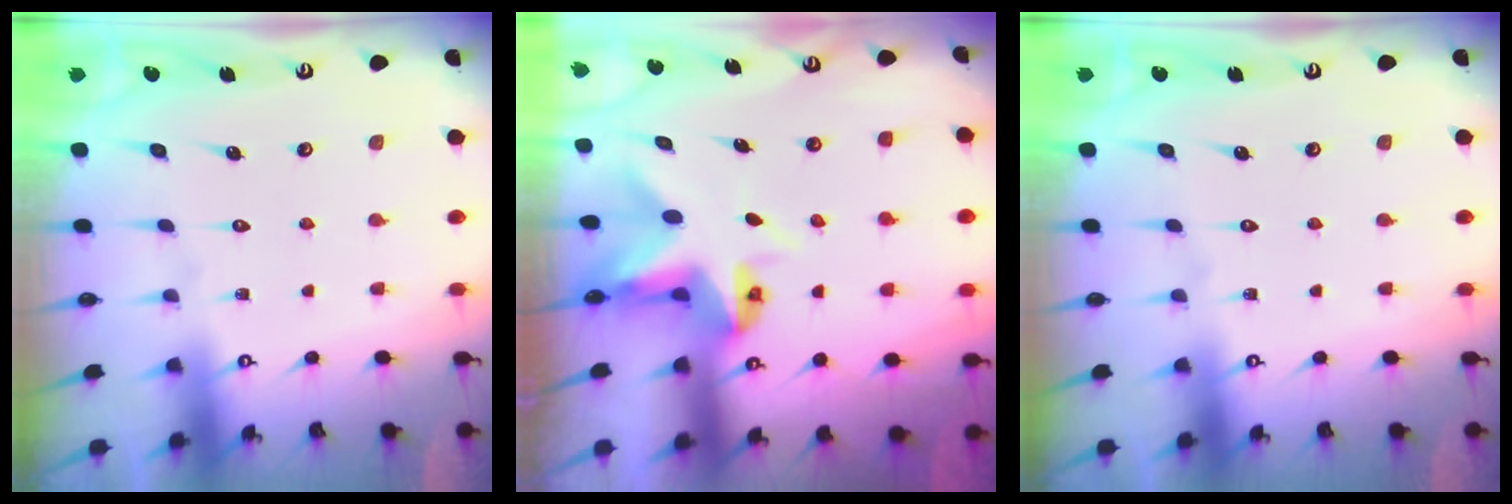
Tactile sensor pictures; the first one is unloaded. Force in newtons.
{"total": 5.7, "press": 5.6, "slide": 0.6}
{"total": 0.0}